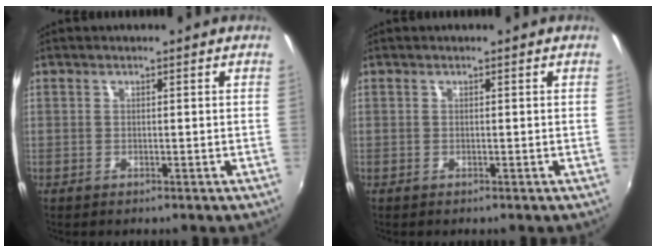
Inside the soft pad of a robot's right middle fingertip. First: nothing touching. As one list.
[{"total": 0.0}]